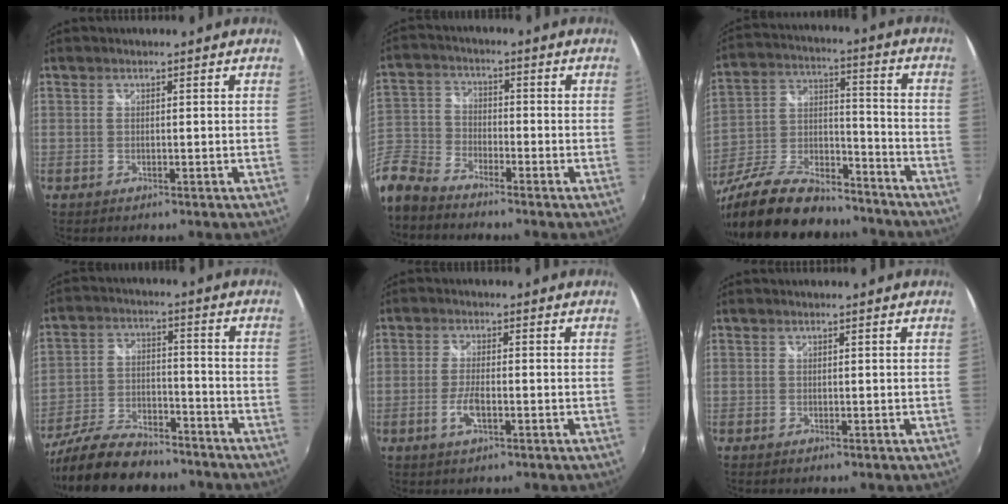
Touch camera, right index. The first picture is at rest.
{"total": 12.4, "force": [-8.8, 7.2, 4.9], "torque": [-0.135, 0.006, -0.192]}
{"total": 25.5, "force": [-19.6, 9.7, 13.1], "torque": [-0.271, -0.005, -0.315]}
{"total": 18.5, "force": [-15.0, 6.6, 8.5], "torque": [-0.182, -0.011, -0.243]}
{"total": 4.0, "force": [-1.6, 1.0, 3.5], "torque": [-0.079, -0.005, -0.032]}
{"total": 0.0}